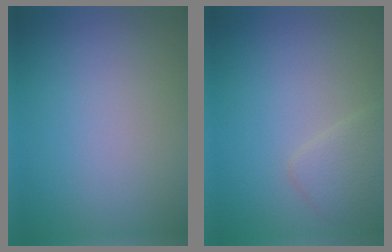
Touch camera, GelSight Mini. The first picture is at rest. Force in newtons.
{"total": 2.0, "press": 2.0, "slide": 0.0}